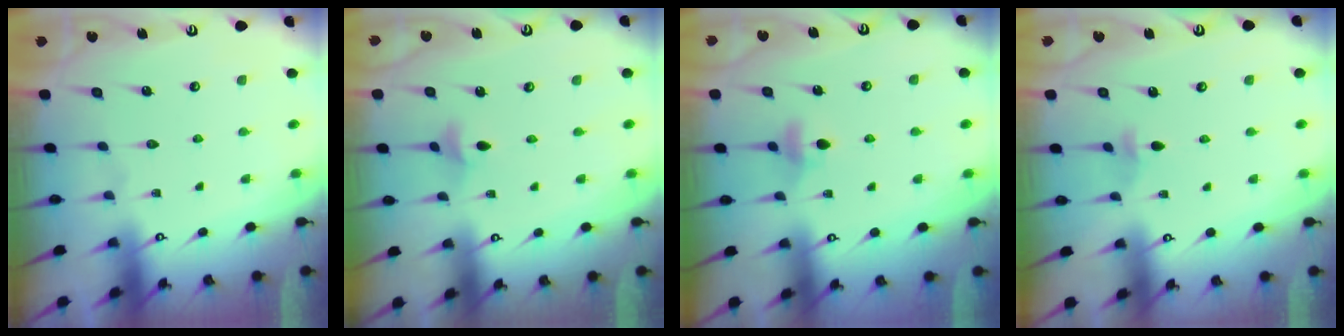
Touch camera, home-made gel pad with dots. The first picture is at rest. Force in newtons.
{"total": 3.2, "press": 3.1, "slide": 0.6}
{"total": 4.9, "press": 4.8, "slide": 0.9}
{"total": 3.1, "press": 3.0, "slide": 0.7}